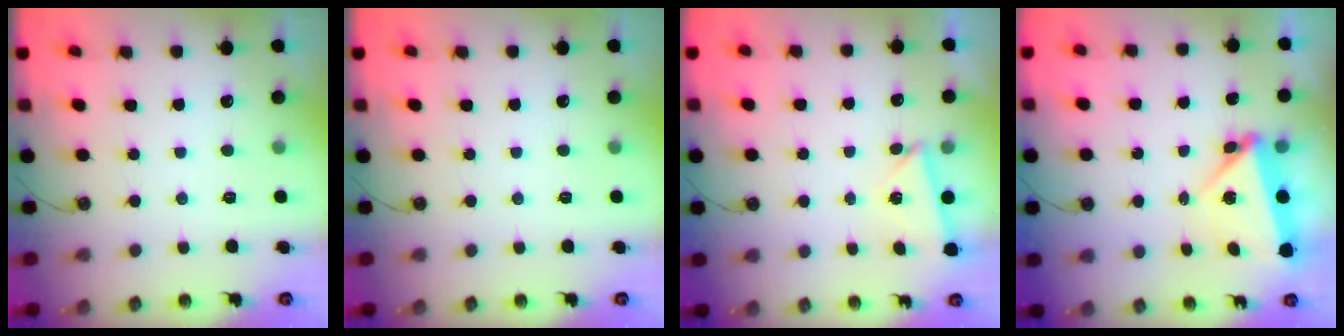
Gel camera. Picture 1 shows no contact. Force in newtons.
{"total": 0.0}
{"total": 2.9, "press": 2.8, "slide": 0.7}
{"total": 6.9, "press": 4.8, "slide": 4.9}